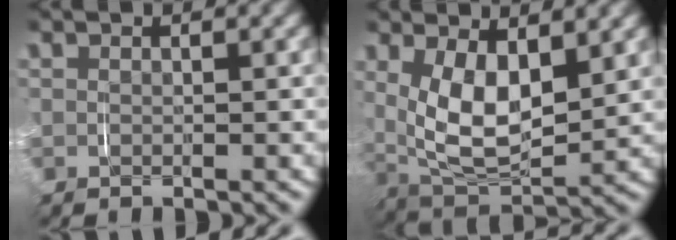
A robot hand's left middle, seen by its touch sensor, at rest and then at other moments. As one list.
[{"total": 7.3, "force": [0.7, 4.3, 5.9], "torque": [-0.127, -0.023, 0.021]}]